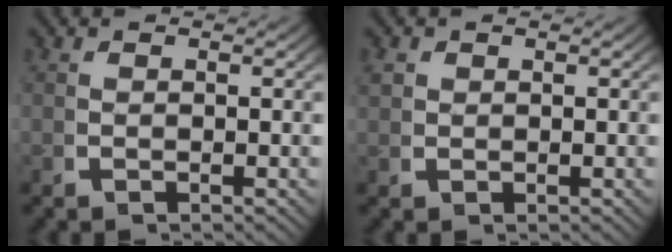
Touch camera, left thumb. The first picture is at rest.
{"total": 1.4, "force": [0.7, 1.1, 0.4], "torque": [-0.011, -0.005, 0.019]}